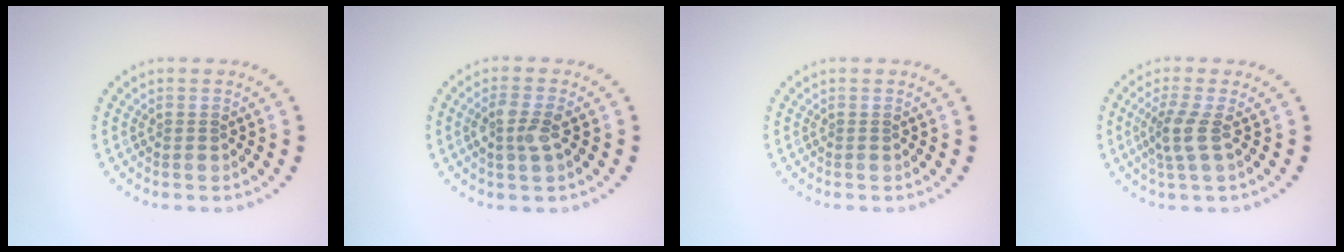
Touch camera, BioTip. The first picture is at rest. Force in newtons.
{"total": 2.5, "press": 2.5, "slide": 0.5}
{"total": 0.0}
{"total": 2.5, "press": 2.0, "slide": 1.6}